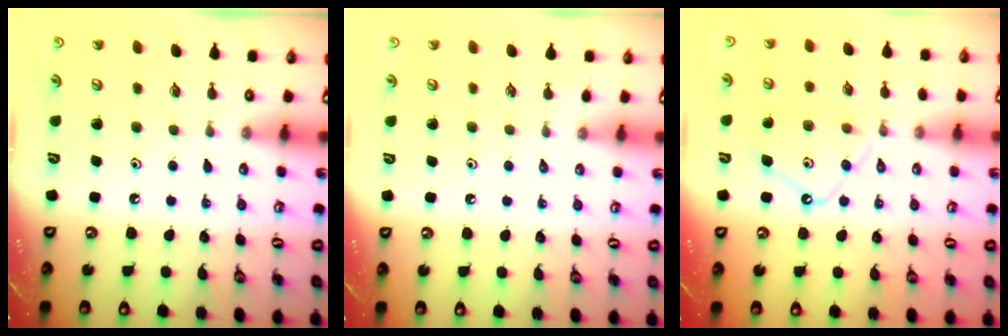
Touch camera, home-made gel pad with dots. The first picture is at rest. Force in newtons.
{"total": 1.9, "press": 1.8, "slide": 0.4}
{"total": 10.5, "press": 10.4, "slide": 1.0}